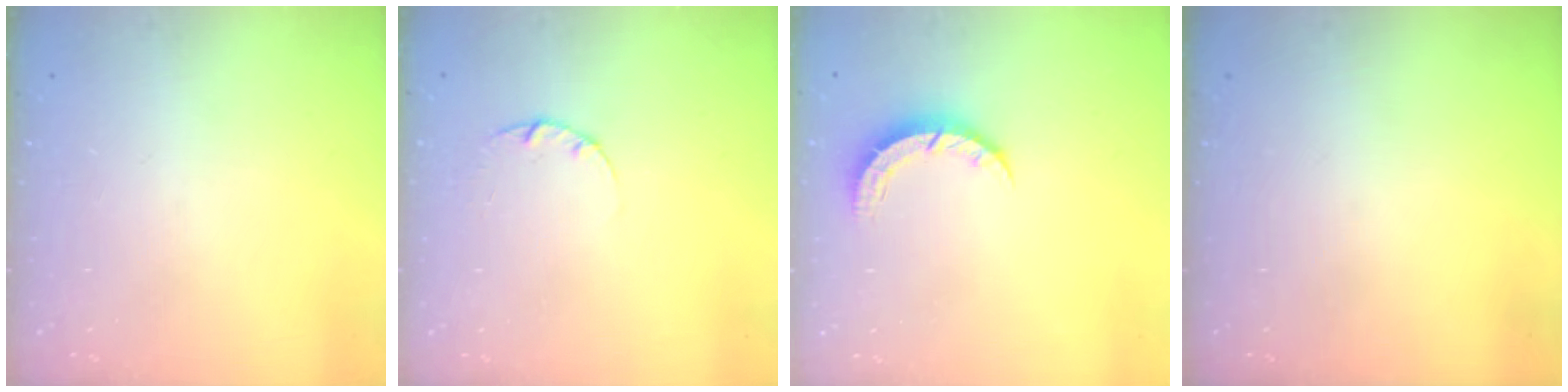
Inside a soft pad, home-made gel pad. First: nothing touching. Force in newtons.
{"total": 2.2, "press": 2.2, "slide": 0.3}
{"total": 4.4, "press": 4.4, "slide": 0.5}
{"total": 0.0}